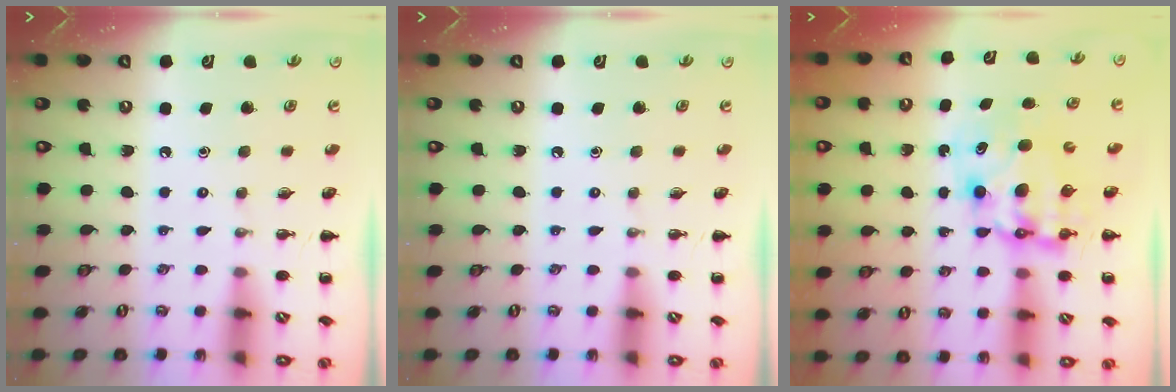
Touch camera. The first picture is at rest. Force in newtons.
{"total": 0.0}
{"total": 7.8, "press": 7.5, "slide": 2.2}